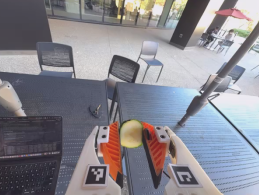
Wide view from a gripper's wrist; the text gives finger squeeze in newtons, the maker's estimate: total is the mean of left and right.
{"total": 6.0, "left": 5.8, "right": 6.3}